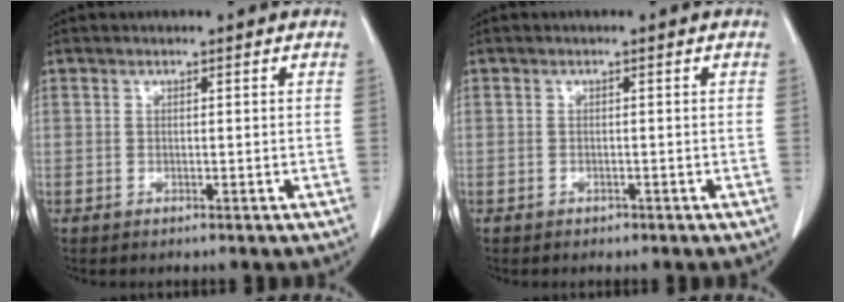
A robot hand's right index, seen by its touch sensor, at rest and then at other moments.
{"total": 0.6, "force": [-0.5, 0.4, 0.1], "torque": [-0.006, 0.000, -0.007]}